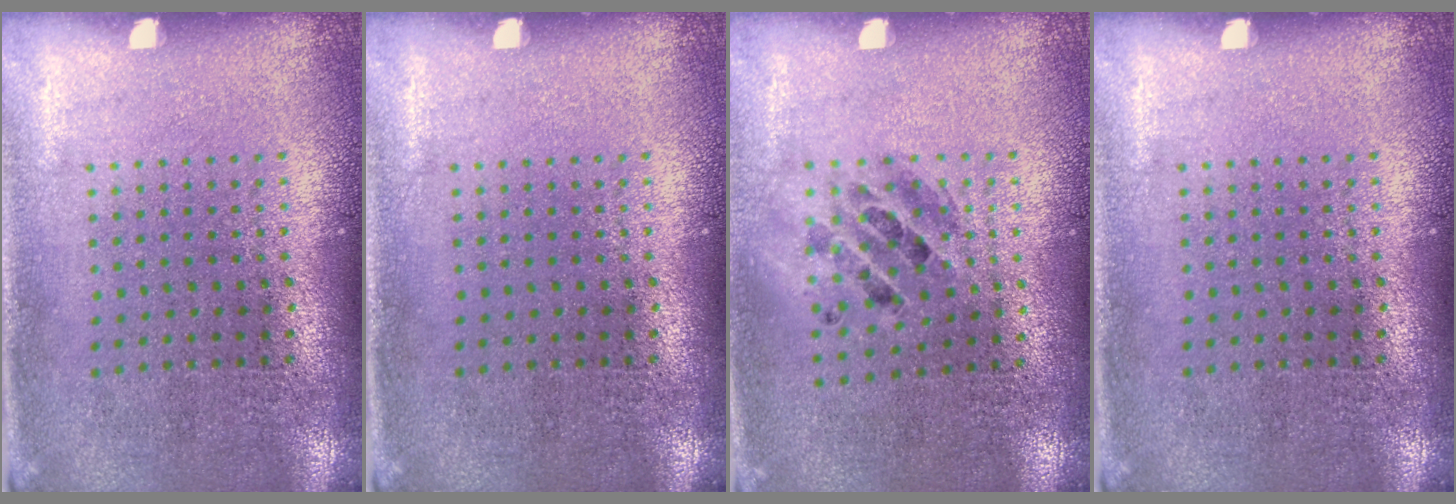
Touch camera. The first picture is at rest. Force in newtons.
{"total": 0.0}
{"total": 1.2, "press": 1.1, "slide": 0.4}
{"total": 0.0}